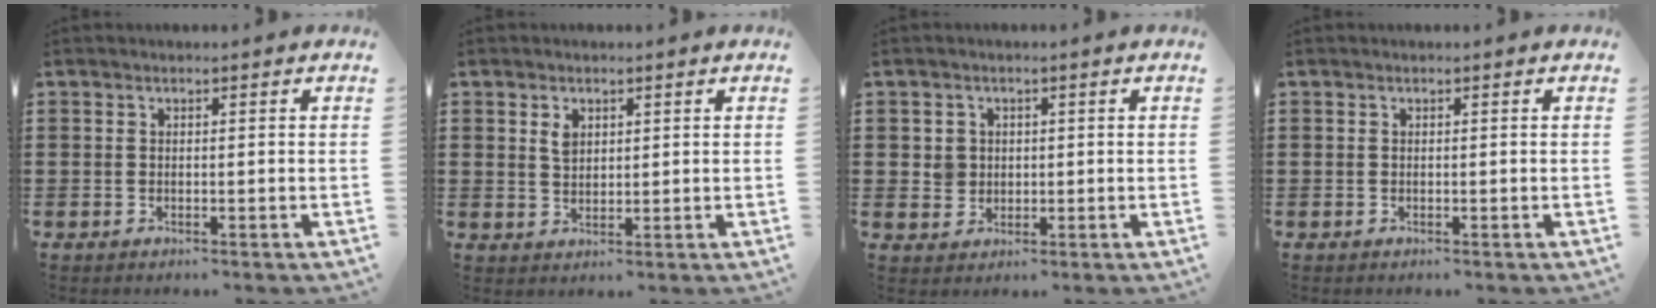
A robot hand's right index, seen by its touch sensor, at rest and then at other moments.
{"total": 2.3, "force": [1.2, 1.5, 1.3], "torque": [-0.023, 0.001, 0.021]}
{"total": 2.5, "force": [0.4, 2.4, 0.5], "torque": [-0.021, 0.010, 0.006]}
{"total": 0.0}